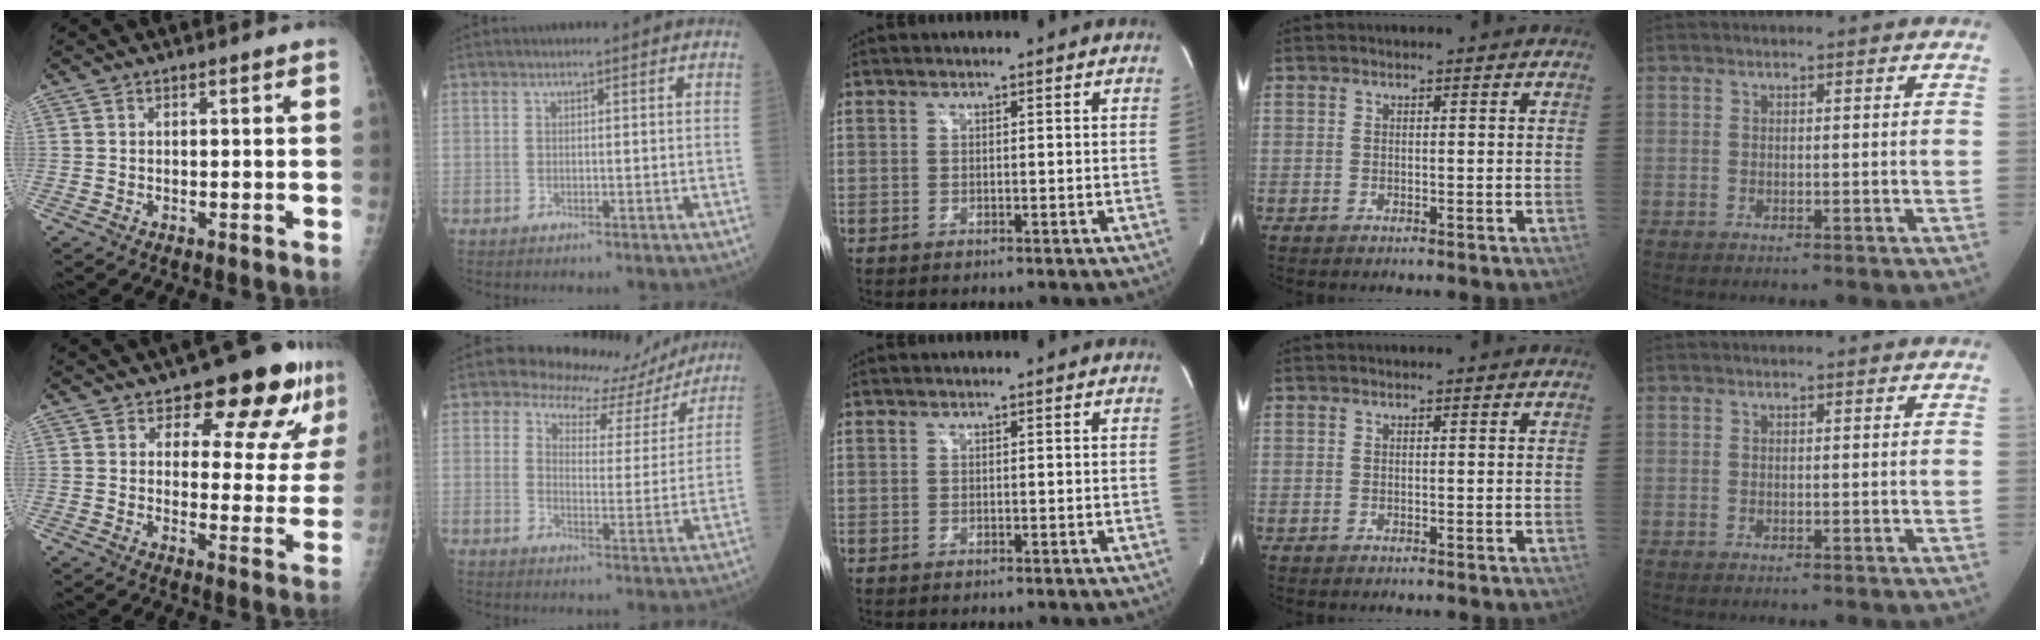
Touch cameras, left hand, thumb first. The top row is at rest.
{"thumb": {"total": 13.7, "force": [9.2, 6.2, 8.1], "torque": [-0.053, -0.056, 0.108]}, "index": {"total": 9.9, "force": [9.1, 3.8, 0.8], "torque": [-0.003, -0.015, 0.103]}}